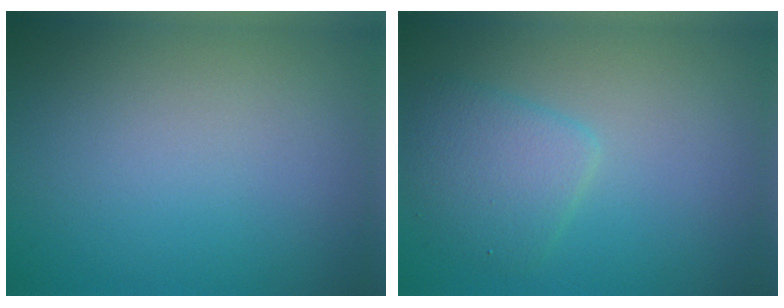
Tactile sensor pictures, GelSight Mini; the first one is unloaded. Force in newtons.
{"total": 3.0, "press": 3.0, "slide": 0.2}